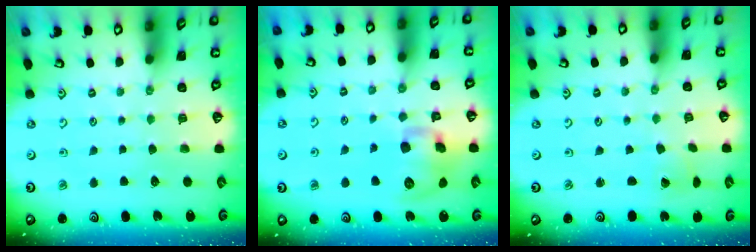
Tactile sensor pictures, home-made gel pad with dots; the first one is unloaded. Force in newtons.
{"total": 12.9, "press": 12.7, "slide": 2.1}
{"total": 2.1, "press": 2.1, "slide": 0.1}